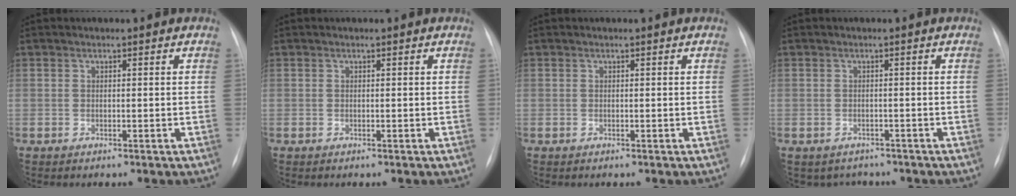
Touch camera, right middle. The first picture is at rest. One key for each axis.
{"total": 0.0}
{"total": 0.0}
{"total": 3.5, "fx": -2.9, "fy": 2.0, "fz": 0.0, "tx": 0.001, "ty": 0.011, "tz": -0.037}